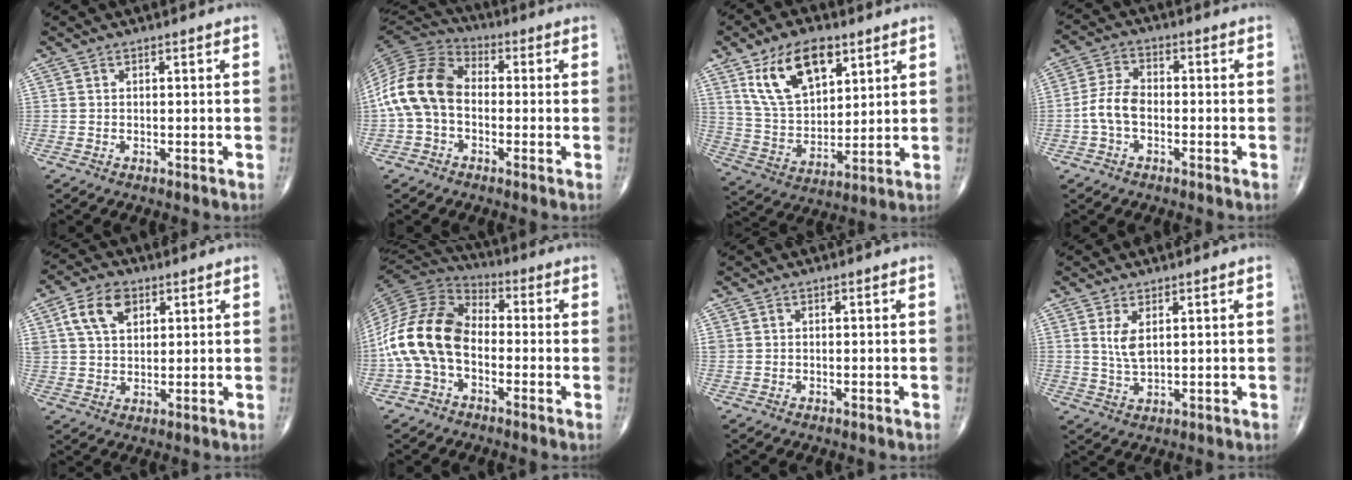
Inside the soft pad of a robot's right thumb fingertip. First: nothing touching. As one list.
[{"total": 13.1, "force": [-1.2, 9.0, 9.5], "torque": [-0.189, 0.034, -0.036]}, {"total": 15.7, "force": [8.0, 8.5, 10.6], "torque": [-0.161, -0.028, 0.158]}, {"total": 5.9, "force": [-1.5, 3.7, 4.4], "torque": [-0.089, 0.021, -0.037]}, {"total": 8.8, "force": [3.7, 5.7, 5.7], "torque": [-0.093, -0.004, 0.068]}, {"total": 15.8, "force": [-2.8, 10.5, 11.5], "torque": [-0.228, 0.042, -0.064]}, {"total": 0.9, "force": [0.3, 0.8, 0.3], "torque": [0.002, 0.001, 0.004]}, {"total": 4.0, "force": [1.4, 1.7, 3.4], "torque": [-0.063, -0.012, 0.035]}]